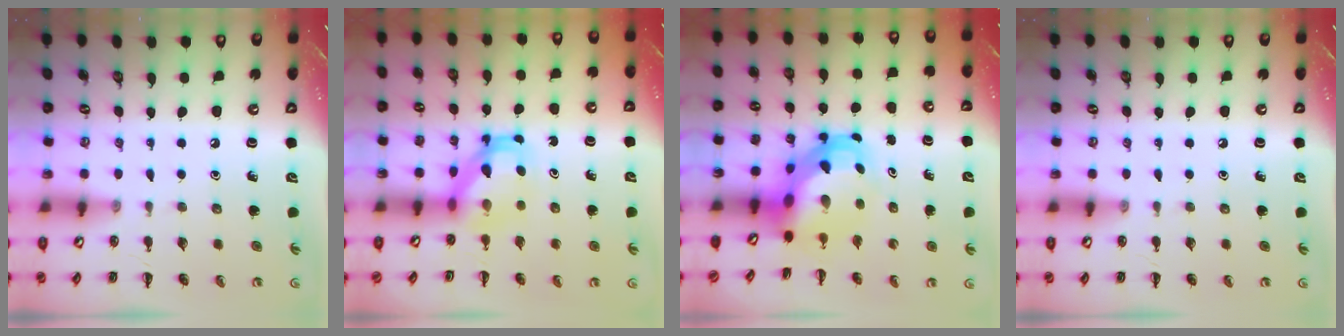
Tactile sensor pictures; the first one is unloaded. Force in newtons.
{"total": 5.3, "press": 5.2, "slide": 1.2}
{"total": 6.2, "press": 6.0, "slide": 1.7}
{"total": 0.0}